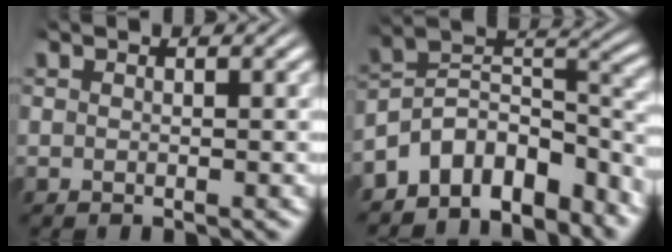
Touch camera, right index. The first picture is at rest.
{"total": 12.1, "force": [-4.8, 8.3, 7.4], "torque": [-0.136, -0.038, -0.075]}